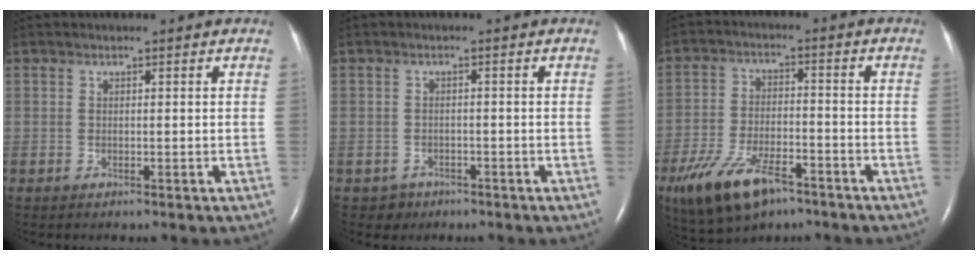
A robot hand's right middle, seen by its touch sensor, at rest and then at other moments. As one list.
[{"total": 2.1, "force": [-1.3, 1.6, -0.2], "torque": [-0.004, 0.009, -0.018]}, {"total": 11.9, "force": [-7.5, 4.6, 8.0], "torque": [-0.162, -0.011, -0.128]}]